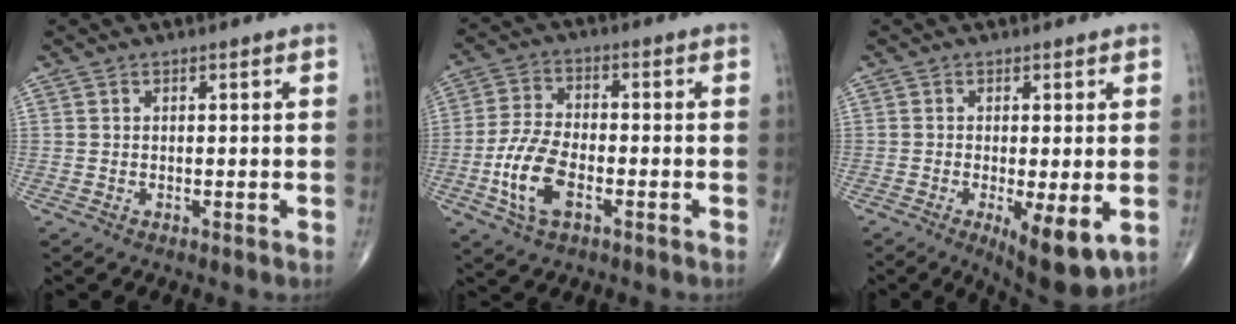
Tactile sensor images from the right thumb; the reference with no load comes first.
{"total": 10.2, "force": [-3.4, 5.1, 8.1], "torque": [-0.173, 0.013, -0.066]}
{"total": 9.3, "force": [-2.6, 2.9, 8.4], "torque": [-0.123, -0.022, -0.035]}